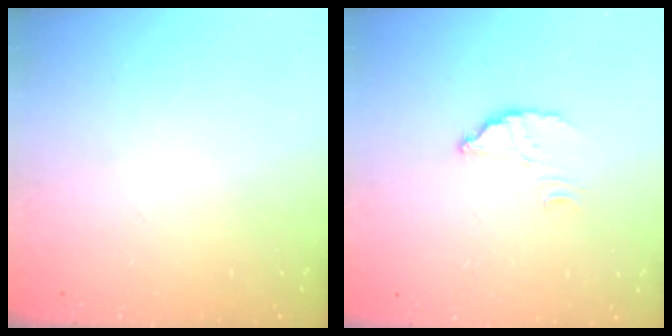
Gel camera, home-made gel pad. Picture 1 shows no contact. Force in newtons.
{"total": 2.6, "press": 2.6, "slide": 0.1}